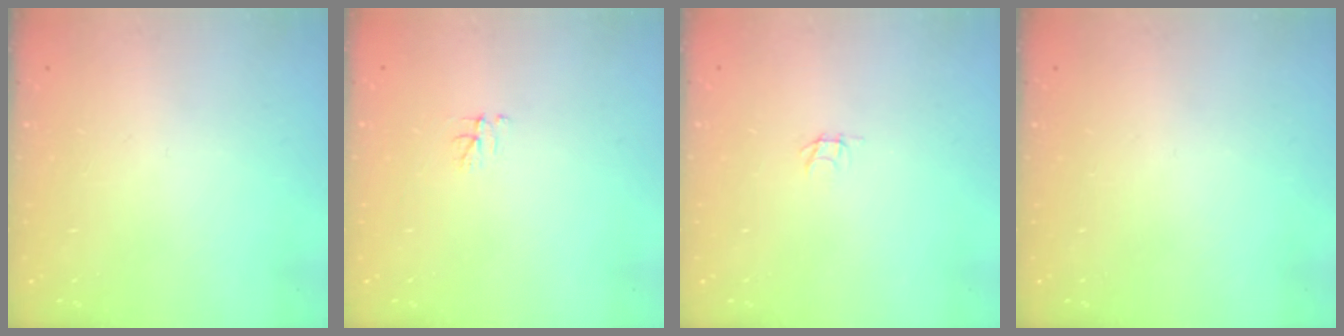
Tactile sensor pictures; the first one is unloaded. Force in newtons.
{"total": 3.1, "press": 3.1, "slide": 0.4}
{"total": 1.8, "press": 1.8, "slide": 0.1}
{"total": 0.0}